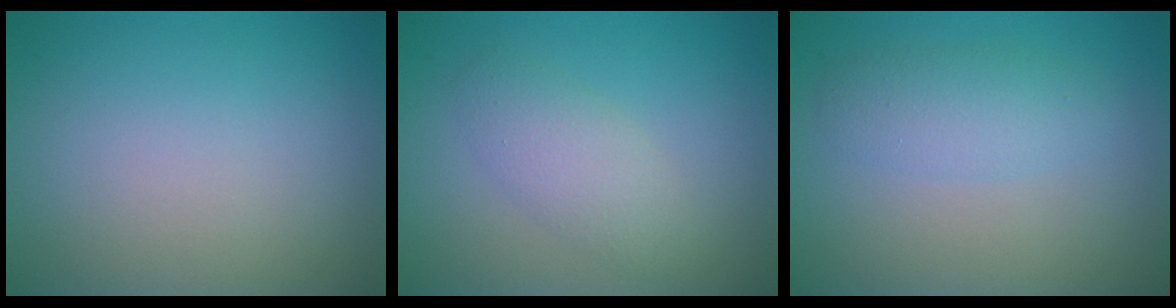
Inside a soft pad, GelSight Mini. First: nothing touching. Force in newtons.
{"total": 2.7, "press": 2.7, "slide": 0.2}
{"total": 2.5, "press": 2.5, "slide": 0.2}